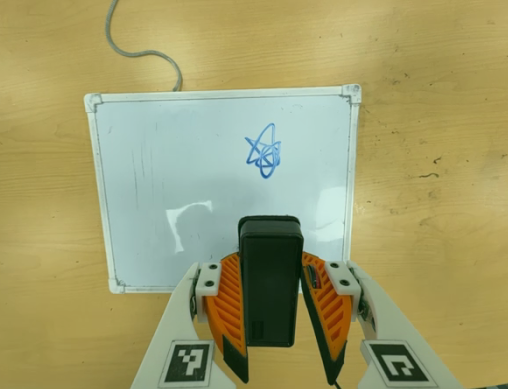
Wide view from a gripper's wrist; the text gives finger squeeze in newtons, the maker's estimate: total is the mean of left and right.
{"total": 6.3, "left": 4.8, "right": 7.8}